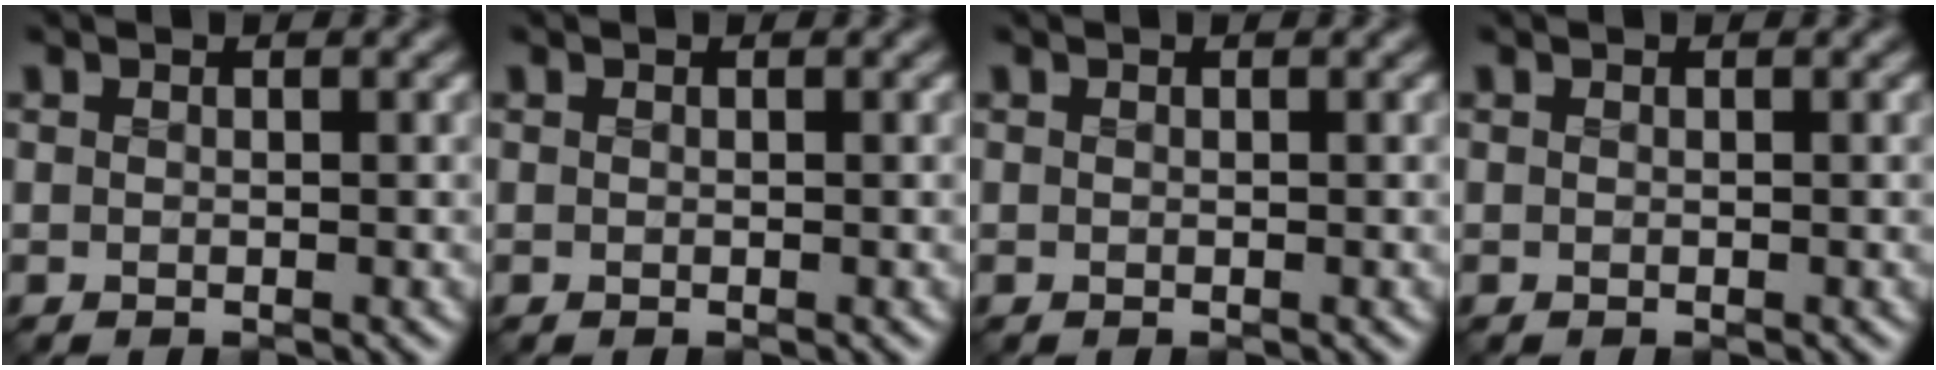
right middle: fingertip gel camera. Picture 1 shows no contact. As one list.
[{"total": 0.0}, {"total": 0.0}, {"total": 0.0}]